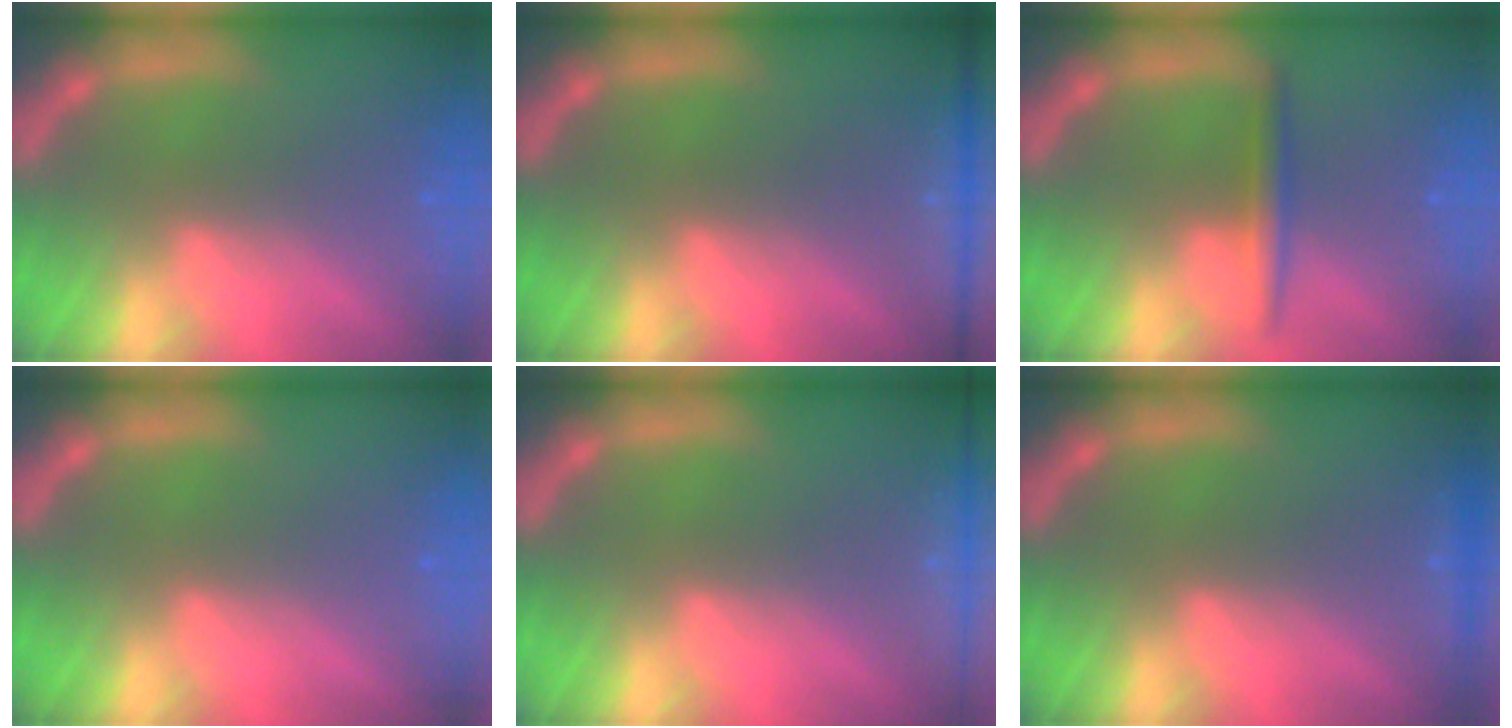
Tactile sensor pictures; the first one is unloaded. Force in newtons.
{"total": 5.0}
{"total": 2.5}
{"total": 0.0}
{"total": 7.4}
{"total": 0.9}